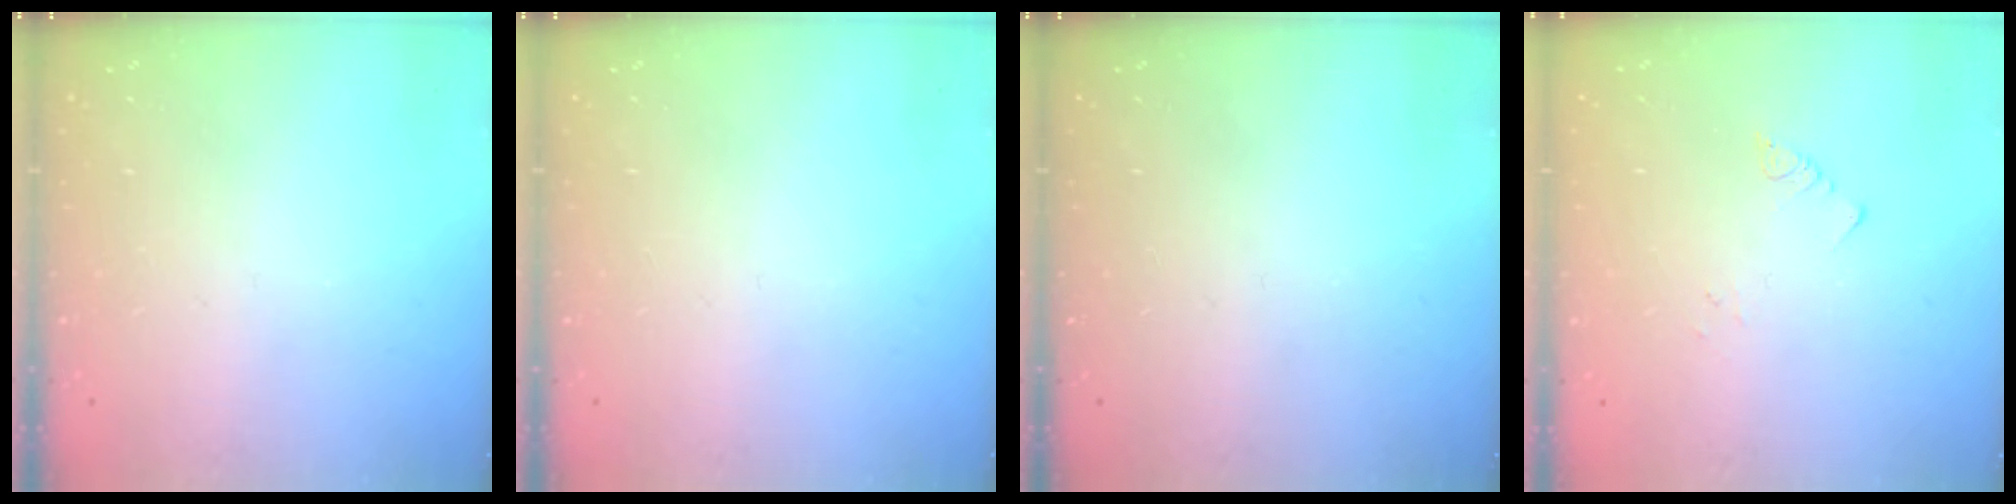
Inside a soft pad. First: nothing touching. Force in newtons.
{"total": 0.0}
{"total": 0.0}
{"total": 1.3, "press": 1.2, "slide": 0.1}